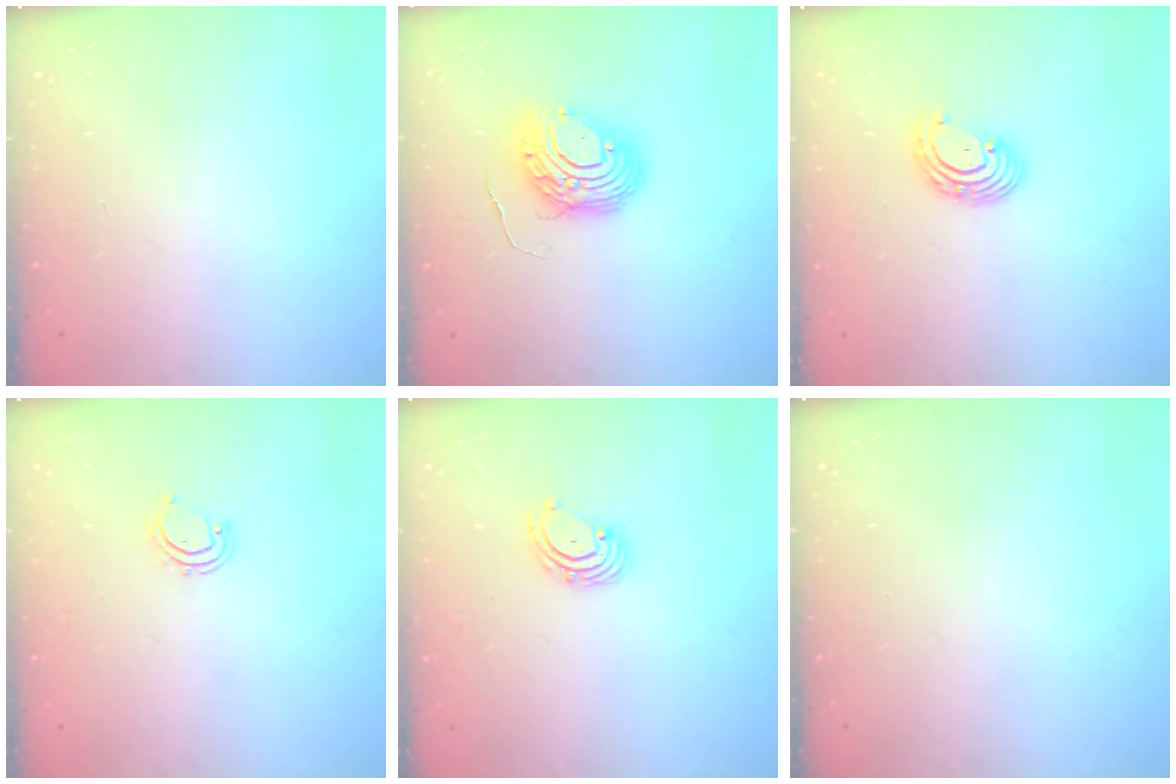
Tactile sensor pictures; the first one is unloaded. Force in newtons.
{"total": 9.8, "press": 9.7, "slide": 1.0}
{"total": 5.2, "press": 5.2, "slide": 0.5}
{"total": 4.8, "press": 4.5, "slide": 1.8}
{"total": 3.4, "press": 3.3, "slide": 0.5}
{"total": 0.0}